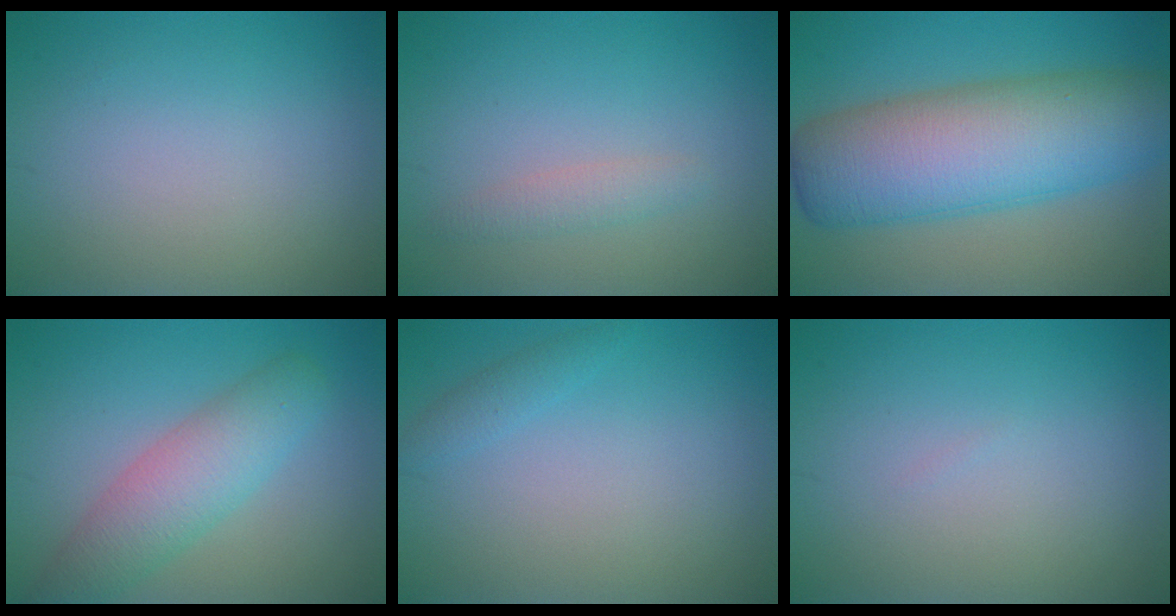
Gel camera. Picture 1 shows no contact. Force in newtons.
{"total": 1.4, "press": 1.4, "slide": 0.1}
{"total": 11.6, "press": 11.6, "slide": 0.2}
{"total": 5.0, "press": 5.0, "slide": 0.2}
{"total": 1.2, "press": 1.2, "slide": 0.1}
{"total": 0.0}